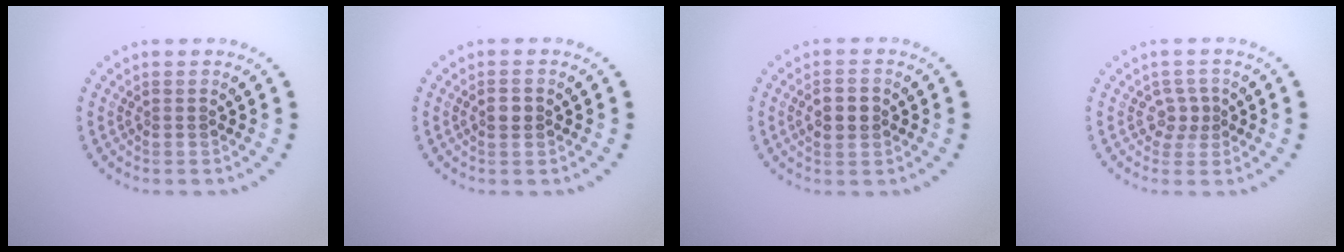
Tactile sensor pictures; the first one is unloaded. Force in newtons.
{"total": 1.2, "press": 1.1, "slide": 0.4}
{"total": 2.6, "press": 2.6, "slide": 0.1}
{"total": 1.7, "press": 1.3, "slide": 1.1}